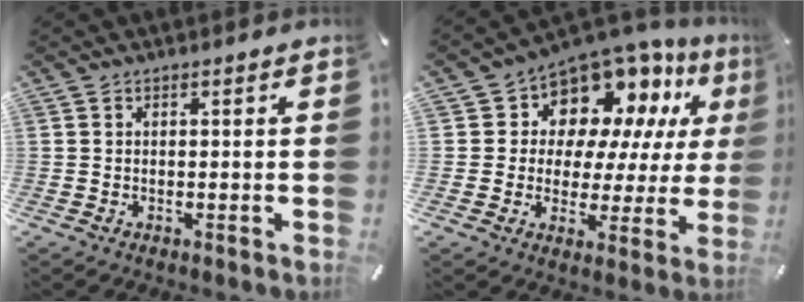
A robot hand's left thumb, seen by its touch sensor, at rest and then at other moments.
{"total": 12.1, "force": [9.1, 7.5, 2.9], "torque": [-0.059, -0.084, 0.168]}